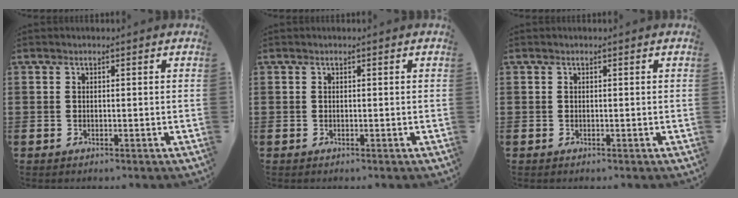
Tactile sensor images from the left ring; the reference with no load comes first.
{"total": 0.0}
{"total": 0.0}